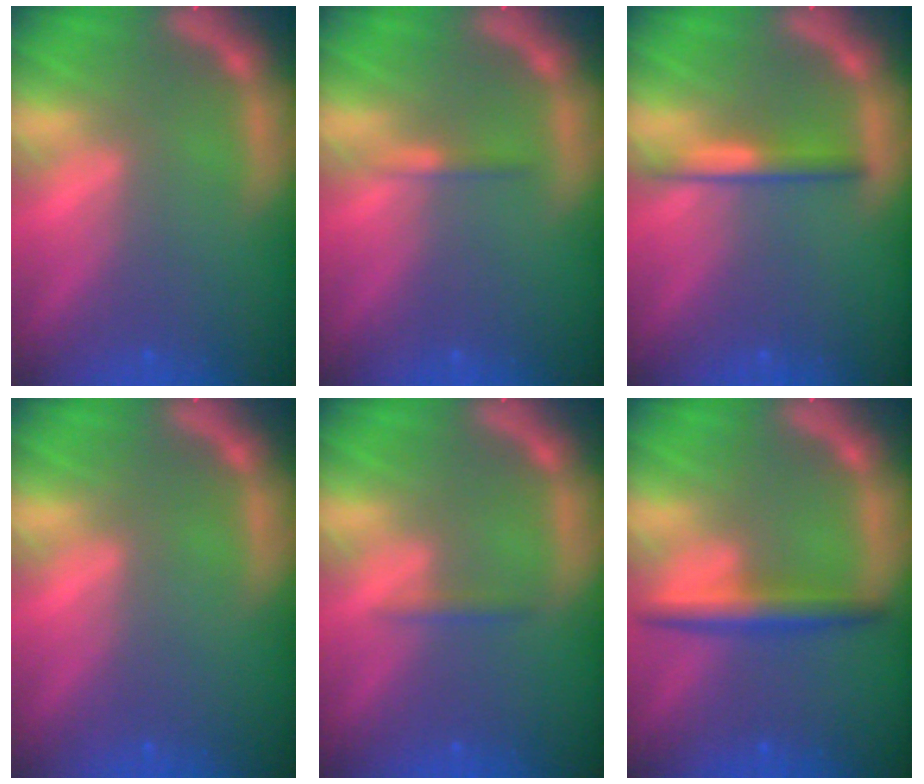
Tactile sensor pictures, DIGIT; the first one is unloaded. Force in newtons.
{"total": 0.9}
{"total": 2.4}
{"total": 0.0}
{"total": 0.9}
{"total": 3.5}